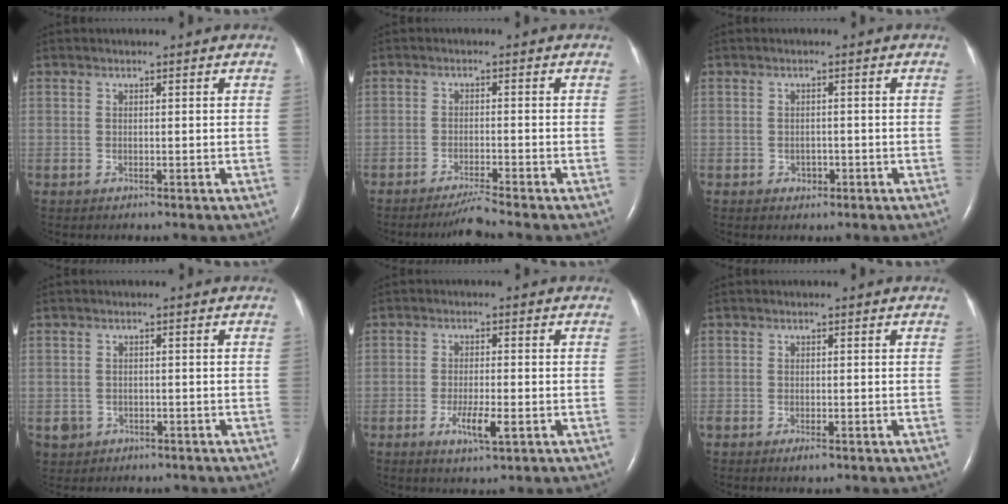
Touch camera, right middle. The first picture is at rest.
{"total": 3.2, "force": [-2.8, -1.2, 1.0], "torque": [-0.025, -0.015, -0.054]}
{"total": 1.4, "force": [-0.6, 1.1, 0.5], "torque": [-0.006, 0.004, -0.006]}
{"total": 3.2, "force": [-1.6, 2.8, 0.3], "torque": [-0.013, 0.007, -0.019]}
{"total": 4.8, "force": [-2.0, 1.7, 4.0], "torque": [-0.074, -0.002, -0.029]}
{"total": 1.6, "force": [-1.0, 0.5, 1.1], "torque": [-0.022, -0.003, -0.013]}